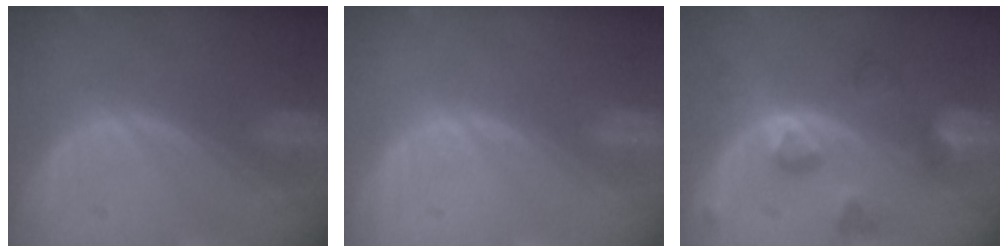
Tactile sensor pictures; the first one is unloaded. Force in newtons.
{"total": 0.0}
{"total": 7.7, "press": 6.9, "slide": 3.5}